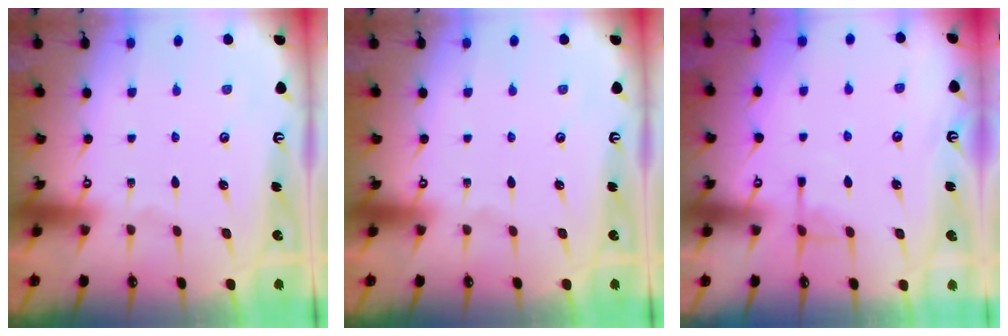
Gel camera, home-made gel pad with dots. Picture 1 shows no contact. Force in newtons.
{"total": 0.0}
{"total": 4.2, "press": 4.1, "slide": 0.9}